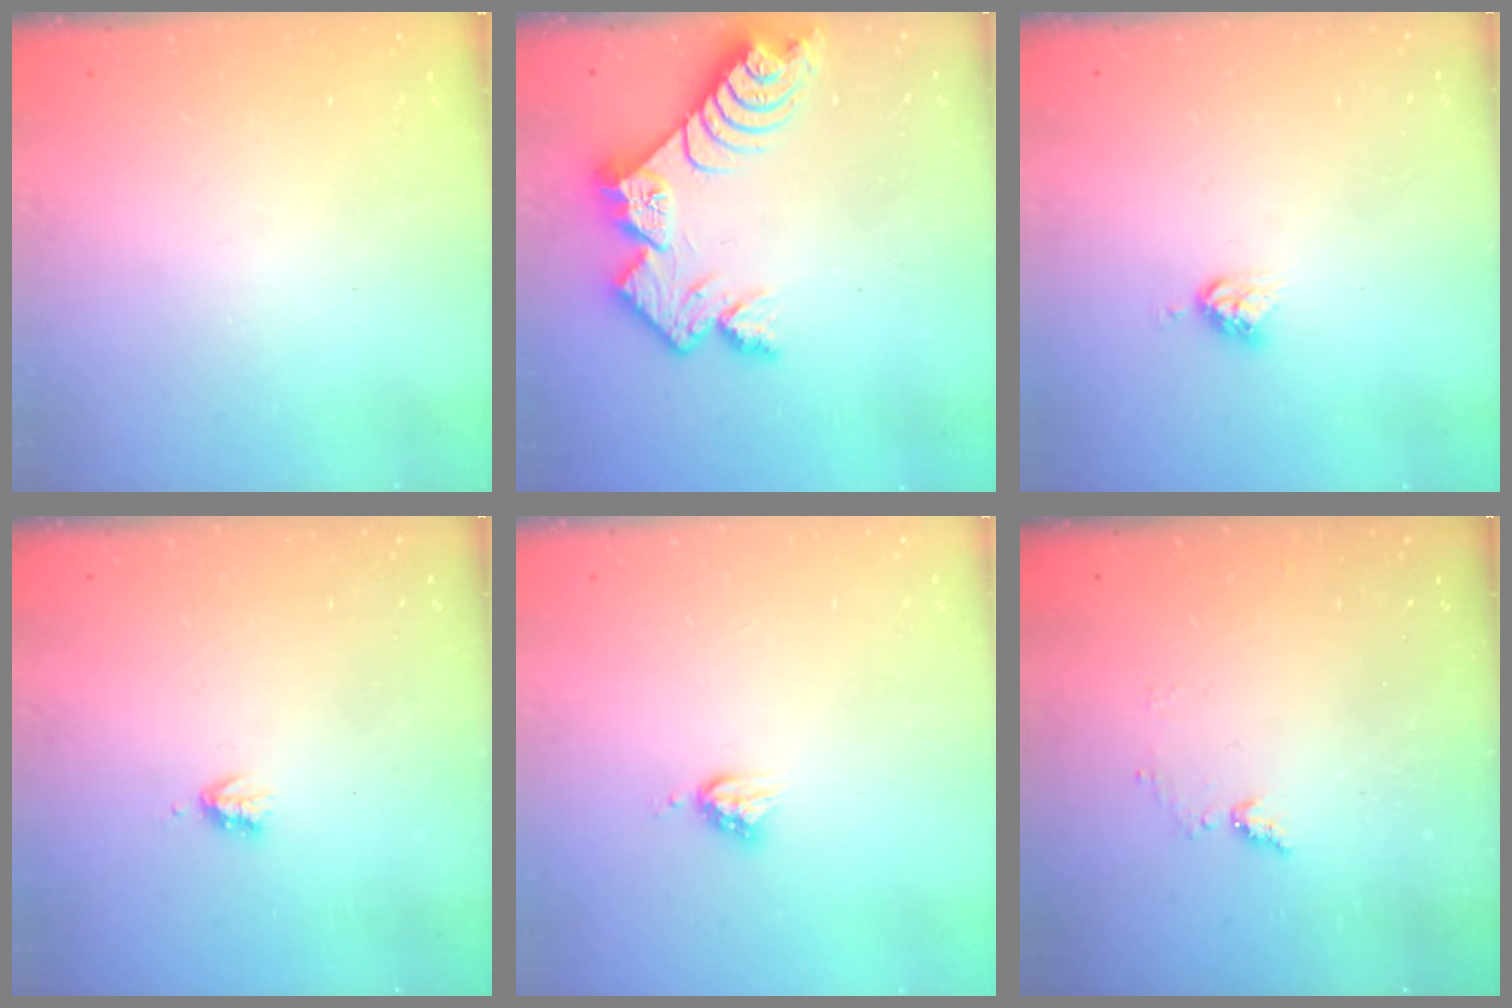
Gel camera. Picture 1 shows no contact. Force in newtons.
{"total": 12.9, "press": 12.8, "slide": 1.1}
{"total": 4.9, "press": 4.8, "slide": 0.4}
{"total": 2.9, "press": 2.8, "slide": 0.5}
{"total": 5.4, "press": 5.4, "slide": 0.4}
{"total": 5.3, "press": 5.3, "slide": 0.6}